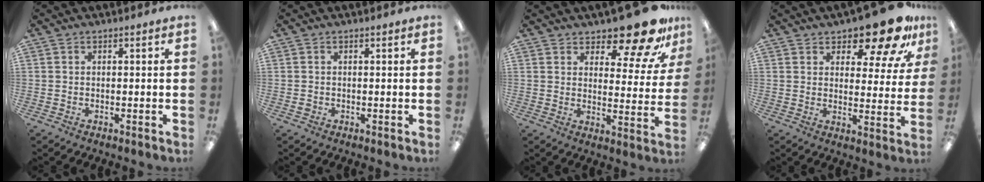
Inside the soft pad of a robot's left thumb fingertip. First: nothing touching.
{"total": 0.5, "force": [-0.1, 0.5, 0.1], "torque": [-0.002, 0.003, -0.003]}
{"total": 15.0, "force": [12.1, 5.0, 7.5], "torque": [-0.100, -0.094, 0.202]}
{"total": 13.6, "force": [10.6, 5.0, 6.9], "torque": [-0.092, -0.074, 0.181]}